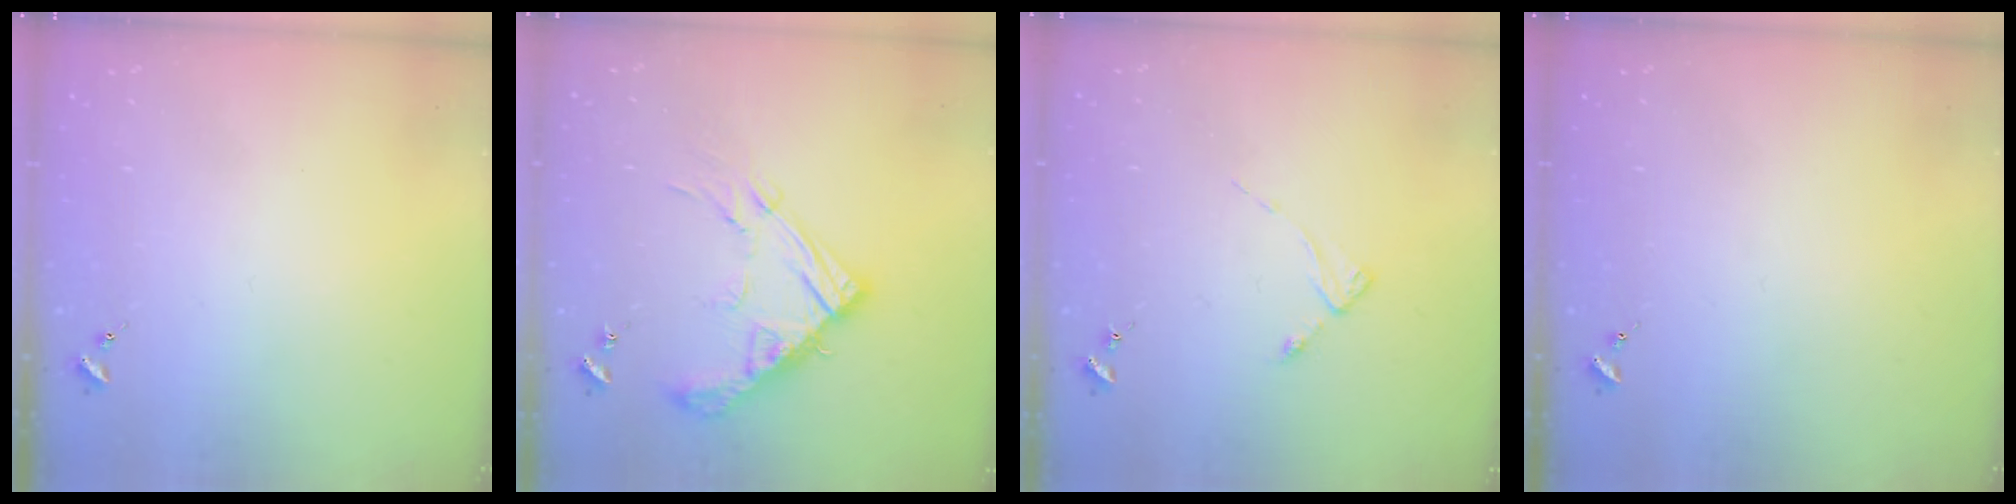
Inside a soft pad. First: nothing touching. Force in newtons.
{"total": 16.8, "press": 16.7, "slide": 1.7}
{"total": 2.7, "press": 2.7, "slide": 0.3}
{"total": 0.0}